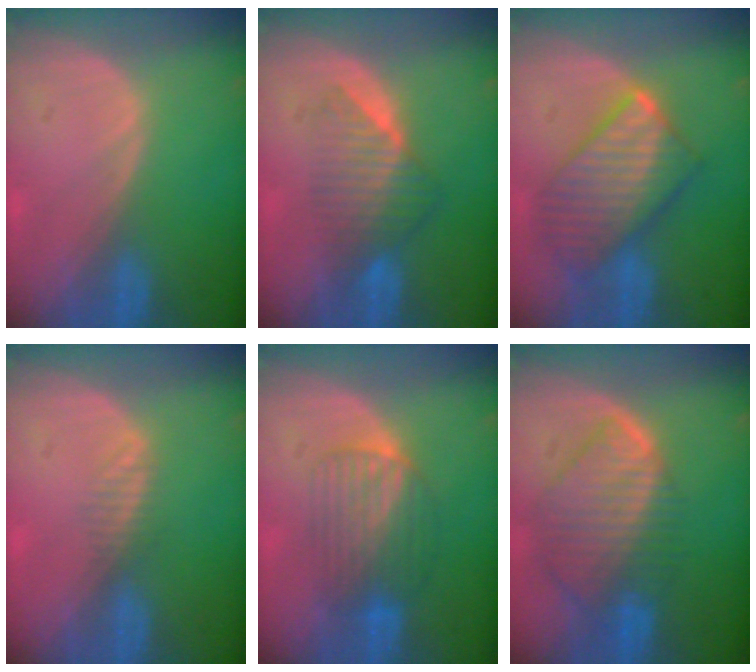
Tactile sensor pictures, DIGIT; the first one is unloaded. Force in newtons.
{"total": 6.7, "press": 6.1, "slide": 2.8}
{"total": 10.0, "press": 9.9, "slide": 0.8}
{"total": 1.7, "press": 1.4, "slide": 1.0}
{"total": 6.3, "press": 6.2, "slide": 1.1}
{"total": 10.0, "press": 8.7, "slide": 4.9}